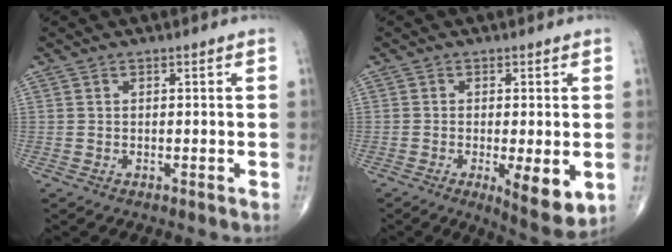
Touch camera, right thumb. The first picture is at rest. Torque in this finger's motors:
{"motor_torque": [0.86, 1.48, 0.08, -0.17, 0.20]}